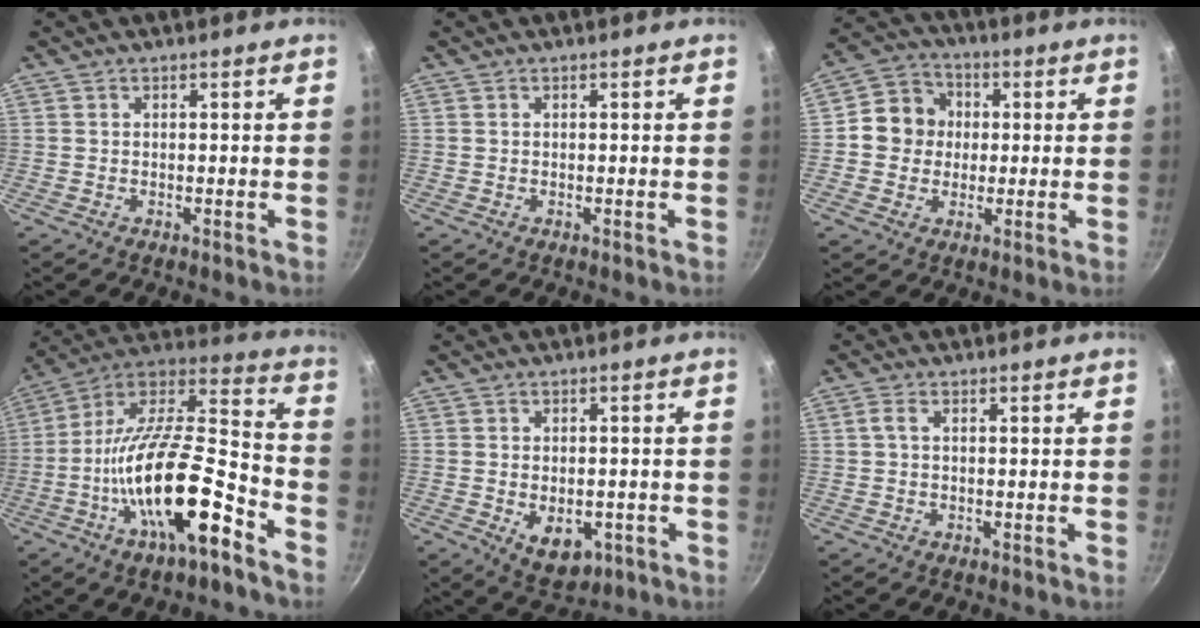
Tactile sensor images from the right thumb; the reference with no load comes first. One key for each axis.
{"total": 0.0}
{"total": 9.1, "fx": 0.5, "fy": 8.4, "fz": 3.6, "tx": -0.024, "ty": 0.016, "tz": -0.011}
{"total": 23.6, "fx": -10.1, "fy": 8.0, "fz": 19.8, "tx": -0.322, "ty": 0.054, "tz": -0.188}
{"total": 7.6, "fx": -2.1, "fy": 4.9, "fz": 5.4, "tx": -0.059, "ty": -0.001, "tz": -0.016}
{"total": 1.7, "fx": 0.2, "fy": 0.7, "fz": 1.5, "tx": -0.037, "ty": 0.006, "tz": 0.003}